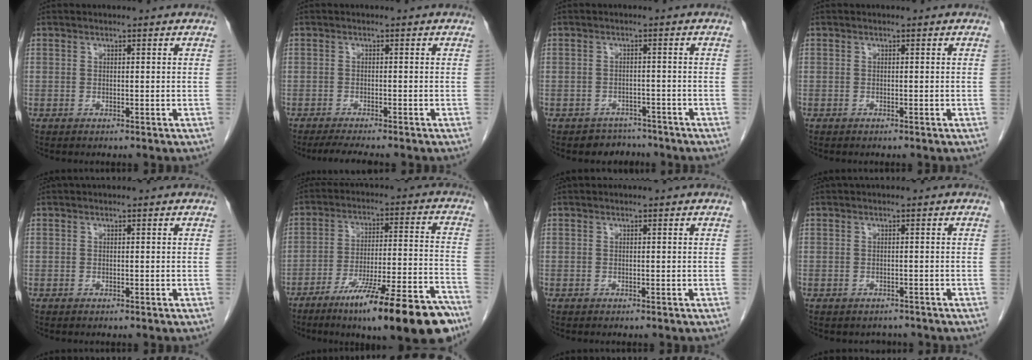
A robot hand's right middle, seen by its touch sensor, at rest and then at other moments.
{"total": 4.4, "force": [-3.8, 0.2, 2.3], "torque": [-0.035, -0.011, -0.059]}
{"total": 3.3, "force": [-2.8, 1.7, -0.6], "torque": [0.009, 0.009, -0.040]}
{"total": 0.0}
{"total": 0.0}
{"total": 19.8, "force": [-13.9, 1.4, 14.1], "torque": [-0.169, -0.001, -0.220]}
{"total": 0.0}
{"total": 1.8, "force": [-1.5, 1.0, 0.0], "torque": [-0.003, 0.001, -0.022]}